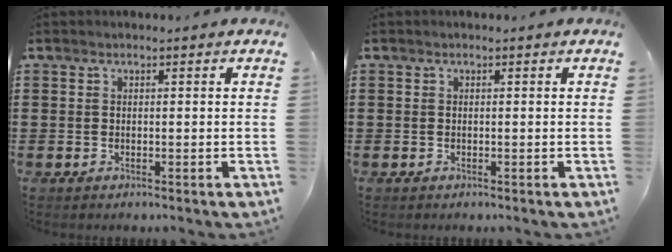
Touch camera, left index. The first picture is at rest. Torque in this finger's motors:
{"motor_torque": [0.01, -0.01, 0.00, 0.00]}